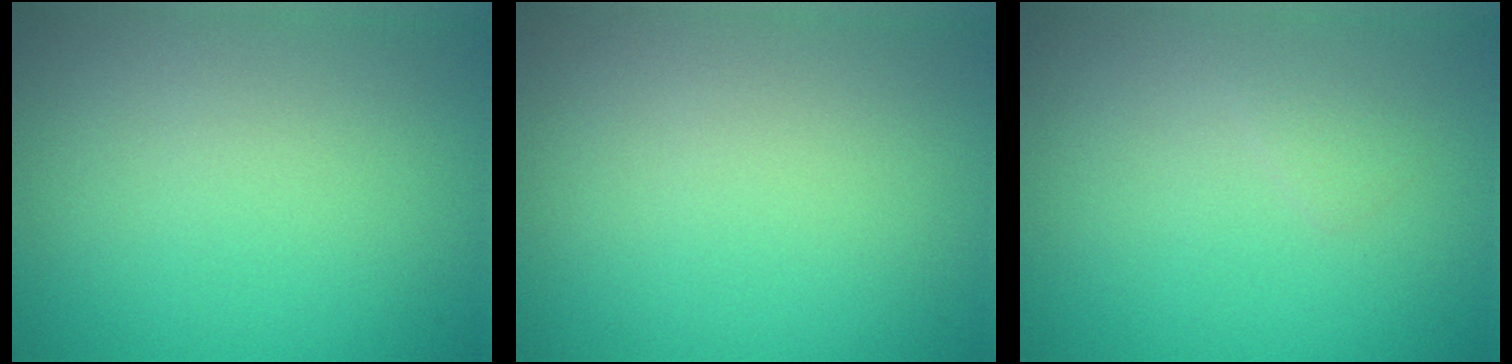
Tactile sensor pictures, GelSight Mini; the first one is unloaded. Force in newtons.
{"total": 0.0}
{"total": 0.7, "press": 0.7, "slide": 0.0}